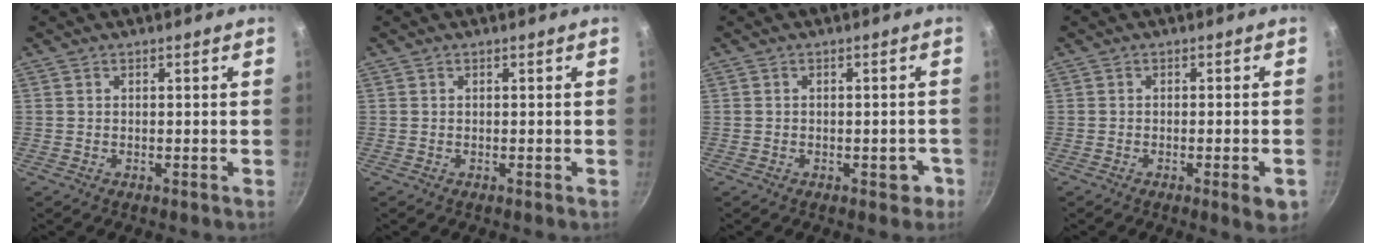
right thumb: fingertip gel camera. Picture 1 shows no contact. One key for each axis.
{"total": 0.0}
{"total": 2.8, "fx": -1.3, "fy": 1.7, "fz": 1.8, "tx": 0.000, "ty": 0.022, "tz": -0.009}
{"total": 4.2, "fx": -1.7, "fy": 0.8, "fz": 3.8, "tx": -0.050, "ty": 0.002, "tz": -0.021}